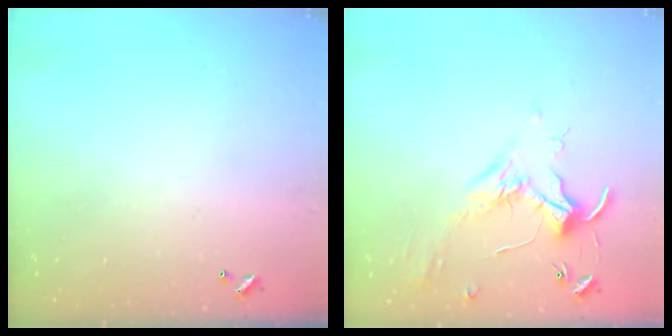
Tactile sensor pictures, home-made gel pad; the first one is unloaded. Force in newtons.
{"total": 1.7, "press": 1.7, "slide": 0.4}